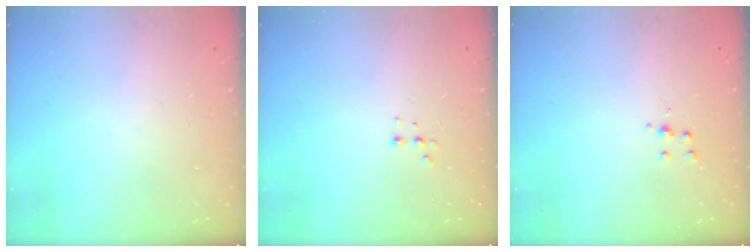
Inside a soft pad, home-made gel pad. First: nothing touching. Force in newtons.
{"total": 3.8, "press": 3.7, "slide": 0.8}
{"total": 3.5, "press": 3.4, "slide": 0.4}